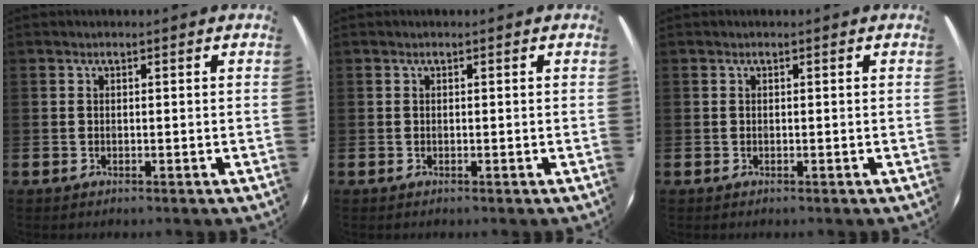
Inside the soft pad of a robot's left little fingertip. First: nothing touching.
{"total": 0.0}
{"total": 0.0}